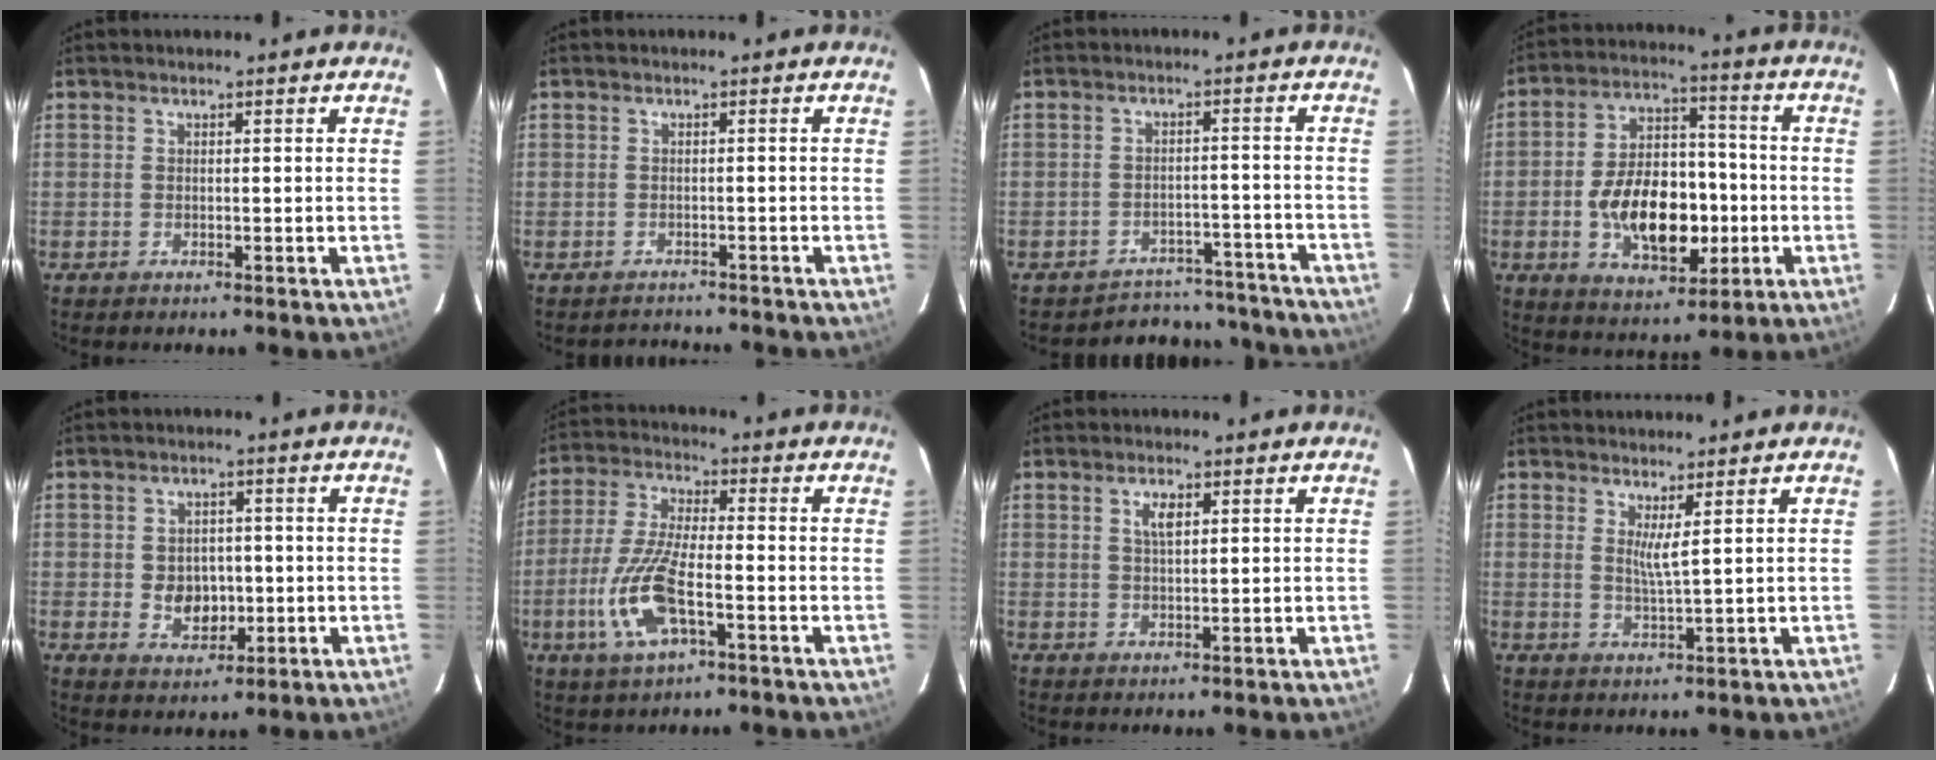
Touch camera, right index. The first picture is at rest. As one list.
[{"total": 2.7, "force": [-2.4, 1.2, -0.2], "torque": [0.003, 0.013, -0.037]}, {"total": 13.9, "force": [-12.9, 5.0, 1.6], "torque": [-0.031, 0.038, -0.153]}, {"total": 16.1, "force": [-3.6, 9.5, 12.5], "torque": [-0.237, 0.016, -0.044]}, {"total": 6.0, "force": [-0.8, 4.8, 3.5], "torque": [-0.066, 0.001, -0.001]}, {"total": 12.6, "force": [-4.5, 4.1, 11.1], "torque": [-0.241, -0.008, -0.086]}, {"total": 2.8, "force": [1.1, 1.2, 2.3], "torque": [-0.042, 0.004, 0.020]}, {"total": 2.8, "force": [1.4, -0.4, 2.4], "torque": [-0.045, -0.011, 0.021]}]